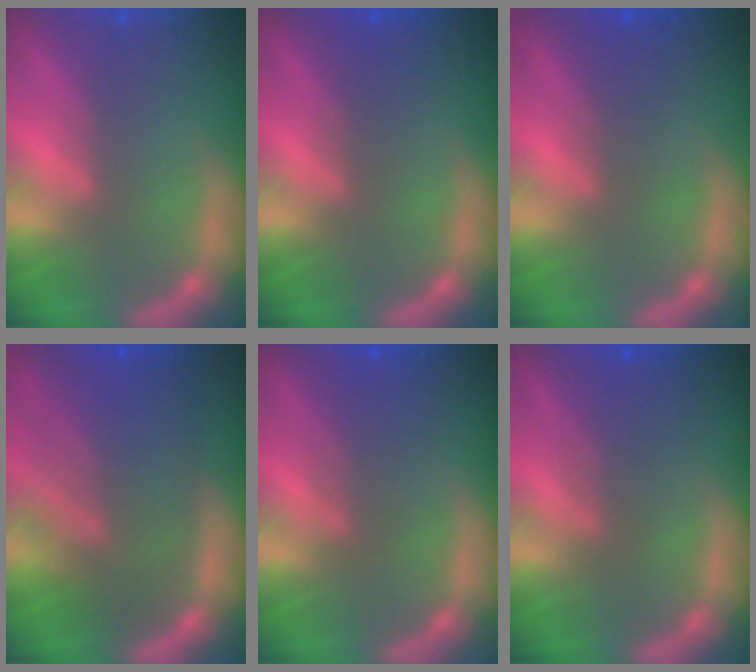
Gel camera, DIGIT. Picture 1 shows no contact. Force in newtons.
{"total": 2.0}
{"total": 2.0}
{"total": 10.0}
{"total": 3.6}
{"total": 3.6}